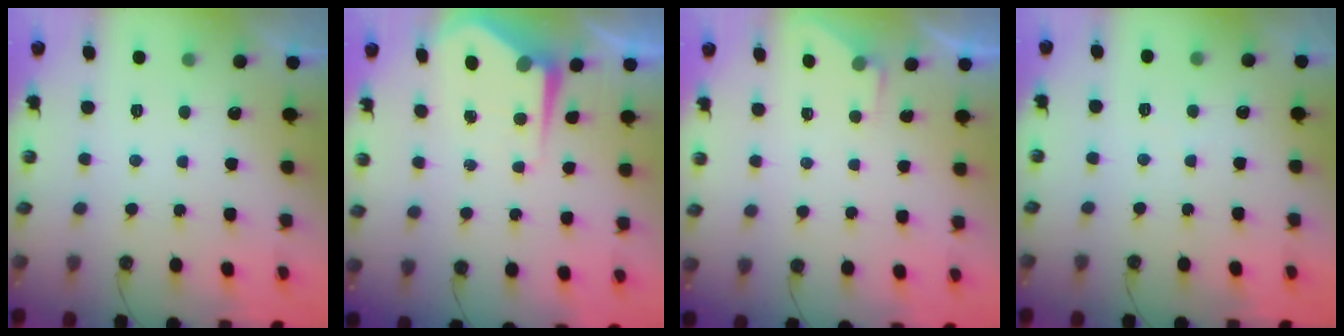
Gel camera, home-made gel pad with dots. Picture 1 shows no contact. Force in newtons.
{"total": 6.5, "press": 6.5, "slide": 0.5}
{"total": 2.6, "press": 2.6, "slide": 0.5}
{"total": 2.7, "press": 2.7, "slide": 0.4}